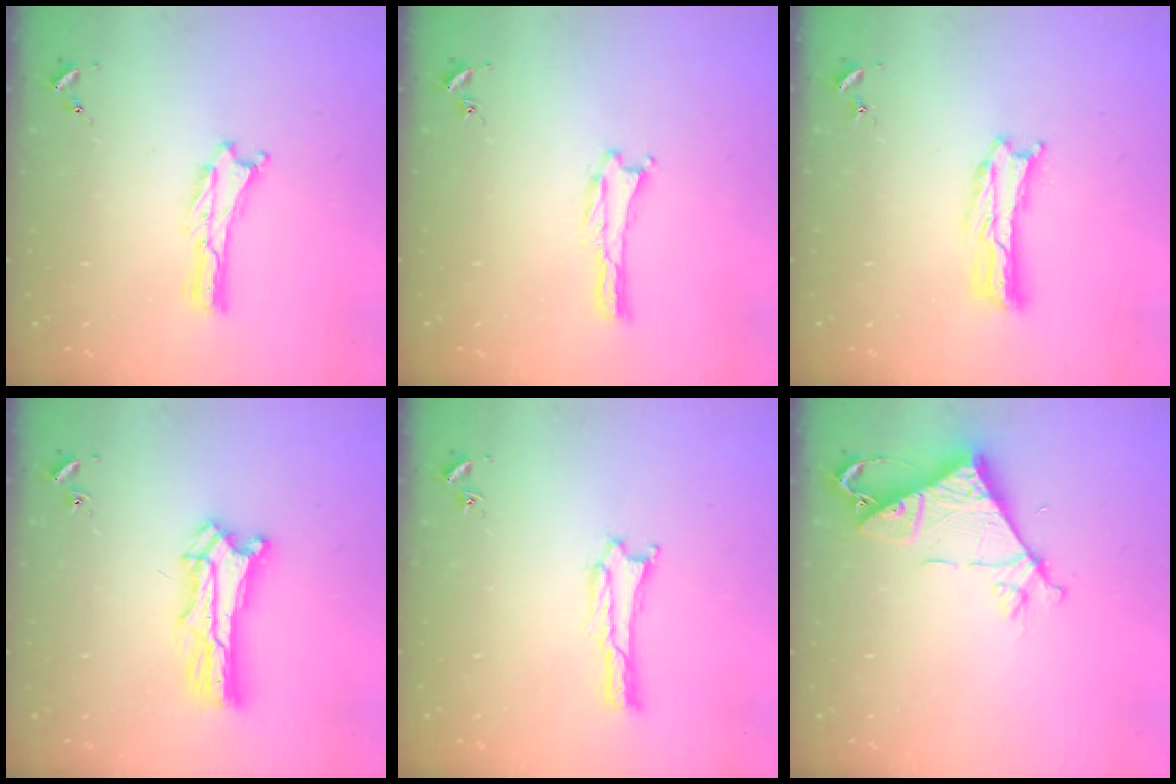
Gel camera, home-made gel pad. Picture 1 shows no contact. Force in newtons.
{"total": 0.0}
{"total": 1.0, "press": 1.0, "slide": 0.2}
{"total": 6.6, "press": 6.6, "slide": 0.6}
{"total": 1.7, "press": 1.7, "slide": 0.1}
{"total": 7.5, "press": 7.5, "slide": 0.2}